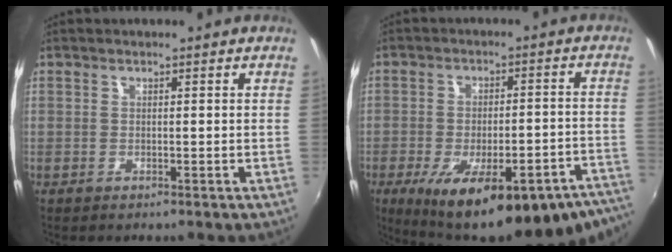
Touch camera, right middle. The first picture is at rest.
{"total": 25.8, "force": [-18.7, 7.6, 16.0], "torque": [-0.225, -0.028, -0.244]}